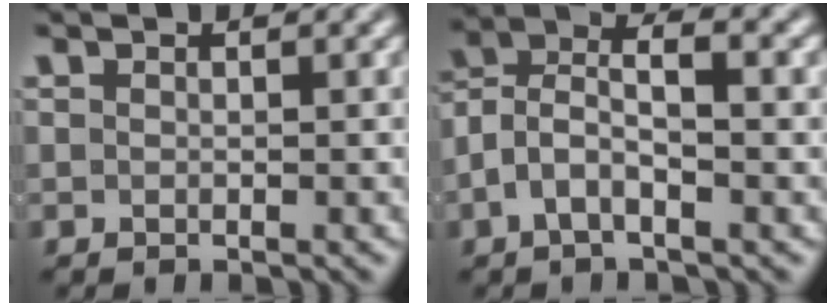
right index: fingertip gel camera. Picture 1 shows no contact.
{"total": 5.8, "force": [0.6, 3.7, 4.4], "torque": [-0.097, -0.014, 0.009]}